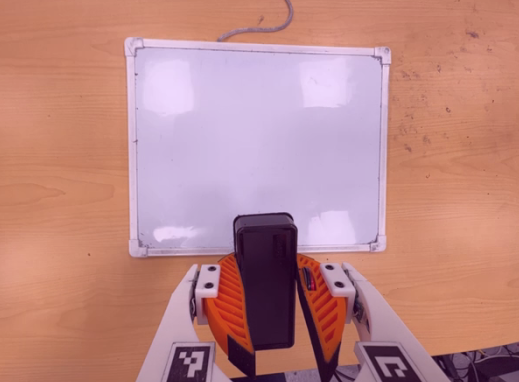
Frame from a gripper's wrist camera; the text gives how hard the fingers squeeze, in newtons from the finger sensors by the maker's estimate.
{"total": 10.9, "left": 9.9, "right": 11.8}